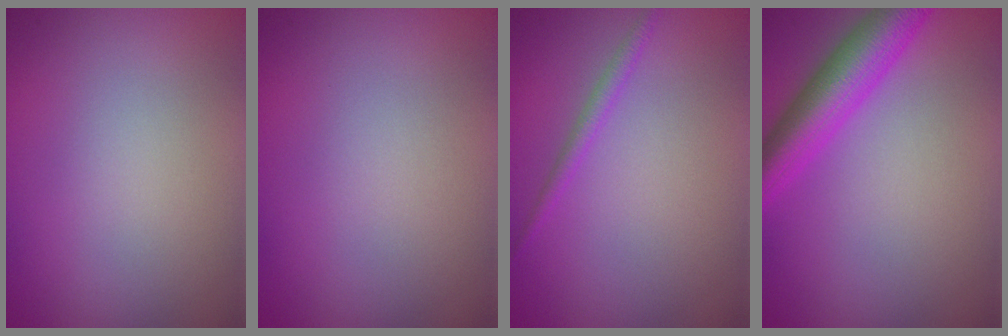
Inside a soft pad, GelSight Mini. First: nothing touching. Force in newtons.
{"total": 0.0}
{"total": 1.1, "press": 1.1, "slide": 0.1}
{"total": 5.4, "press": 5.4, "slide": 0.1}